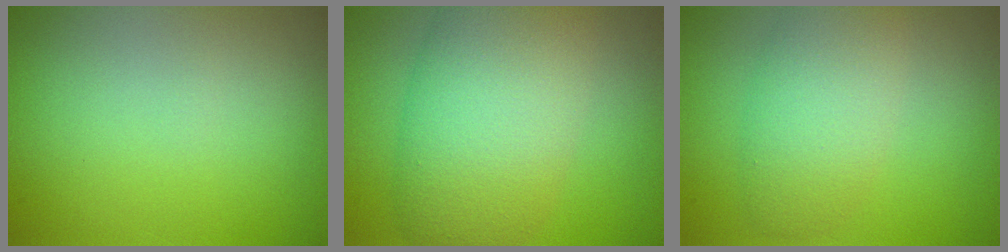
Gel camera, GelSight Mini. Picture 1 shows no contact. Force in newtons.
{"total": 10.0, "press": 9.9, "slide": 0.7}
{"total": 4.8, "press": 4.8, "slide": 0.2}